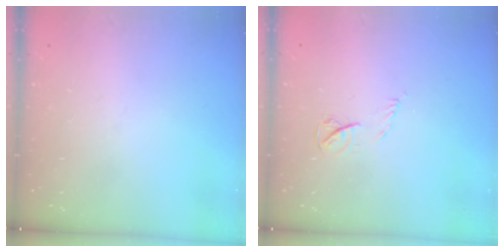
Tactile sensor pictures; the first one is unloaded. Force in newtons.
{"total": 4.8, "press": 4.8, "slide": 0.6}